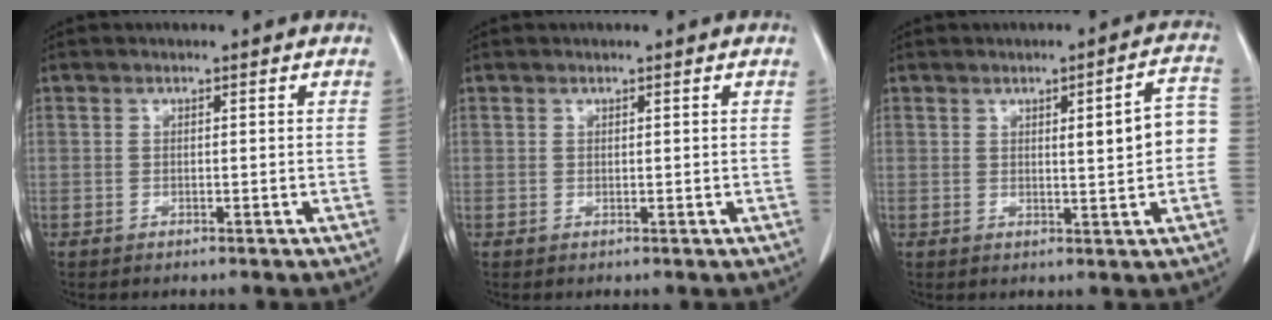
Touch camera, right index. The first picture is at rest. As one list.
[{"total": 0.0}, {"total": 6.5, "force": [0.3, 1.2, 6.4], "torque": [-0.080, 0.016, 0.006]}]